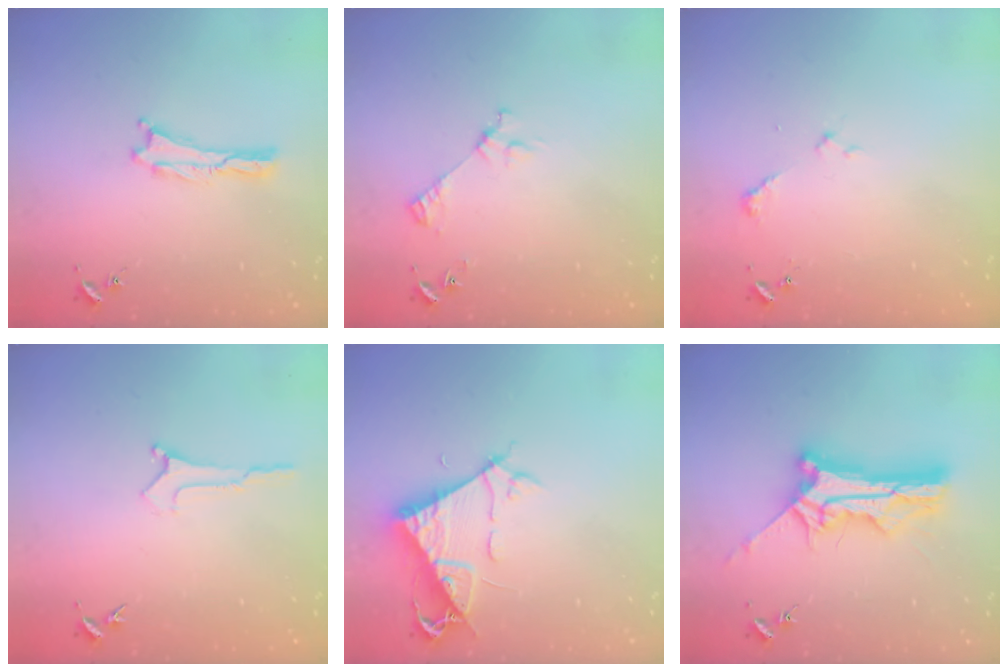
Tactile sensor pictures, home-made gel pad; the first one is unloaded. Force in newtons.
{"total": 3.3, "press": 3.3, "slide": 0.3}
{"total": 2.4, "press": 2.3, "slide": 0.3}
{"total": 0.0}
{"total": 7.6, "press": 7.6, "slide": 1.0}
{"total": 11.4, "press": 11.3, "slide": 1.0}